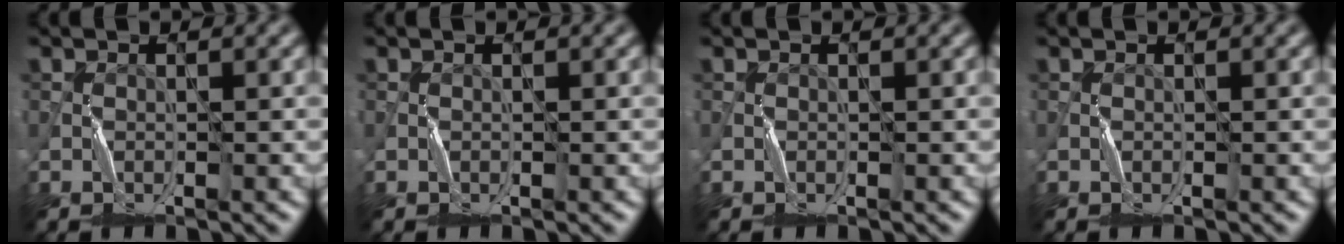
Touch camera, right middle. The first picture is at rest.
{"total": 0.0}
{"total": 0.0}
{"total": 0.0}